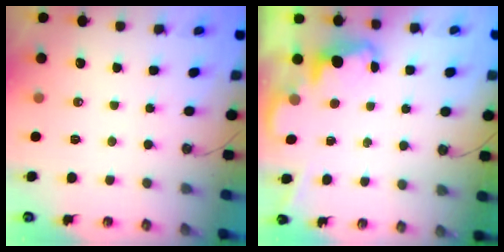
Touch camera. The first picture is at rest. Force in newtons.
{"total": 2.4, "press": 2.4, "slide": 0.5}